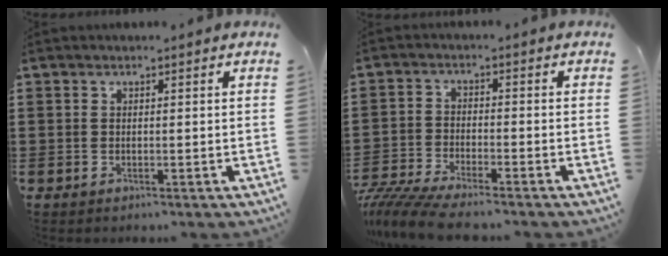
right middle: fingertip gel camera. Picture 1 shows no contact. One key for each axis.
{"total": 6.1, "fx": -5.9, "fy": 0.2, "fz": 1.6, "tx": -0.051, "ty": -0.015, "tz": -0.121}